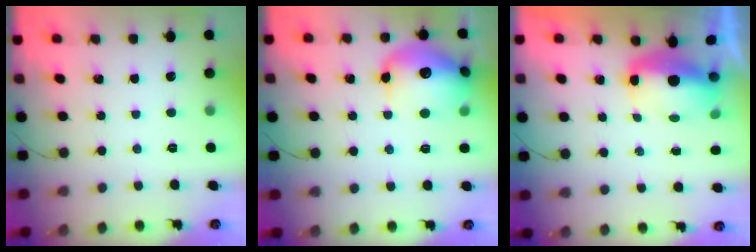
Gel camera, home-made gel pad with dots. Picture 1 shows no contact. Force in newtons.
{"total": 17.4, "press": 17.3, "slide": 2.0}
{"total": 6.4, "press": 6.3, "slide": 1.0}